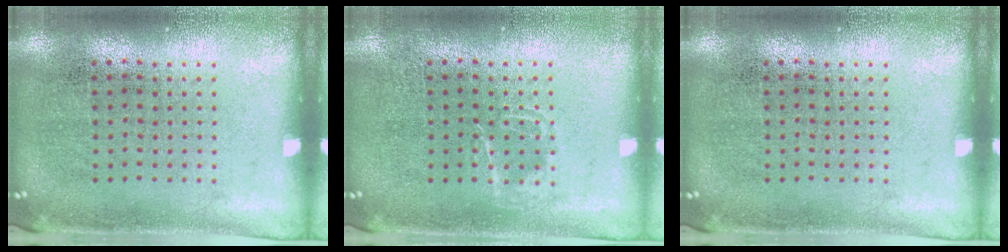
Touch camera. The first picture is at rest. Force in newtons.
{"total": 1.1, "press": 1.0, "slide": 0.3}
{"total": 0.0}